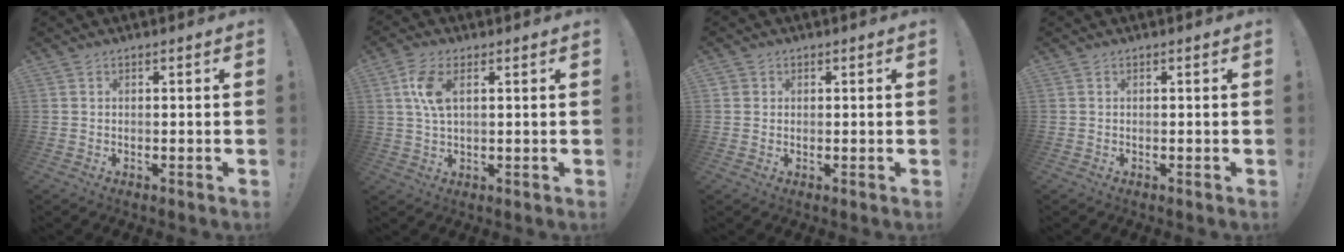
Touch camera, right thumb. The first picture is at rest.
{"total": 7.5, "force": [2.3, 3.6, 6.1], "torque": [-0.126, -0.002, 0.040]}
{"total": 1.1, "force": [0.4, 1.0, 0.1], "torque": [0.001, -0.002, 0.007]}
{"total": 0.0}